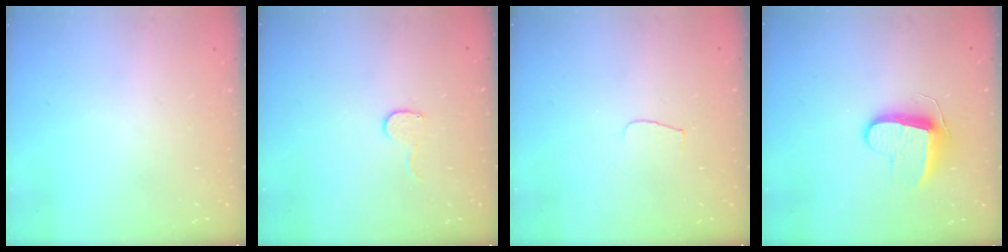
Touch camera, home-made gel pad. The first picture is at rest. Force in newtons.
{"total": 4.9, "press": 4.9, "slide": 0.4}
{"total": 4.3, "press": 4.2, "slide": 0.4}
{"total": 9.4, "press": 9.4, "slide": 0.5}